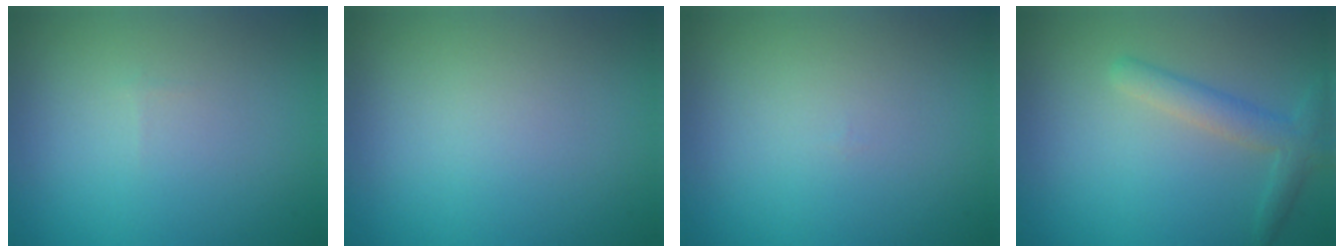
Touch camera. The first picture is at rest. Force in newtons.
{"total": 0.0}
{"total": 0.0}
{"total": 2.6, "press": 2.6, "slide": 0.1}